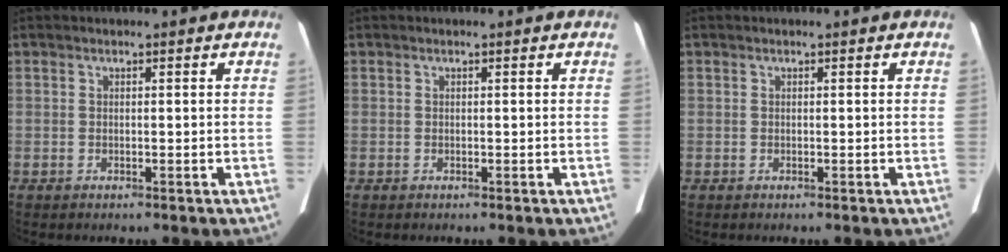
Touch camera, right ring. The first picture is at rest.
{"total": 0.0}
{"total": 0.0}